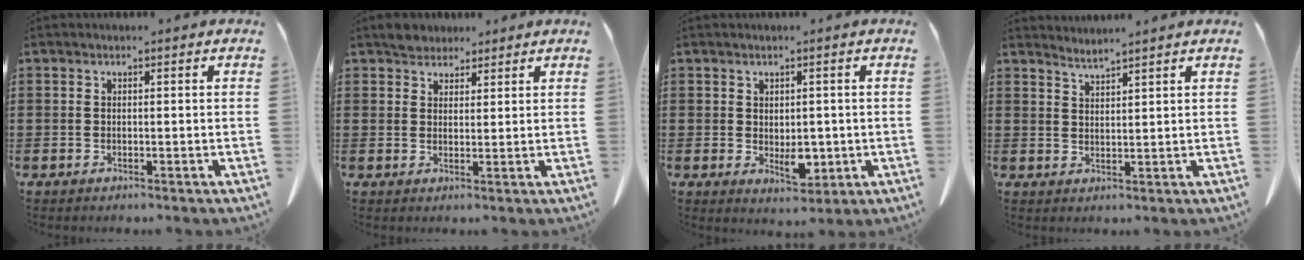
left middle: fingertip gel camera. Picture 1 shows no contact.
{"total": 3.2, "force": [2.9, 1.5, 0.3], "torque": [-0.007, 0.002, 0.053]}
{"total": 3.9, "force": [-0.1, 2.4, 3.1], "torque": [-0.039, -0.003, -0.002]}
{"total": 2.2, "force": [2.2, -0.5, 0.1], "torque": [-0.006, -0.007, 0.041]}